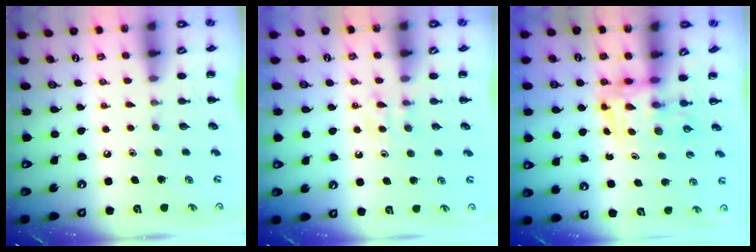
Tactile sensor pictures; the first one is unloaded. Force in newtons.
{"total": 5.2, "press": 5.0, "slide": 1.5}
{"total": 3.6, "press": 3.5, "slide": 0.6}